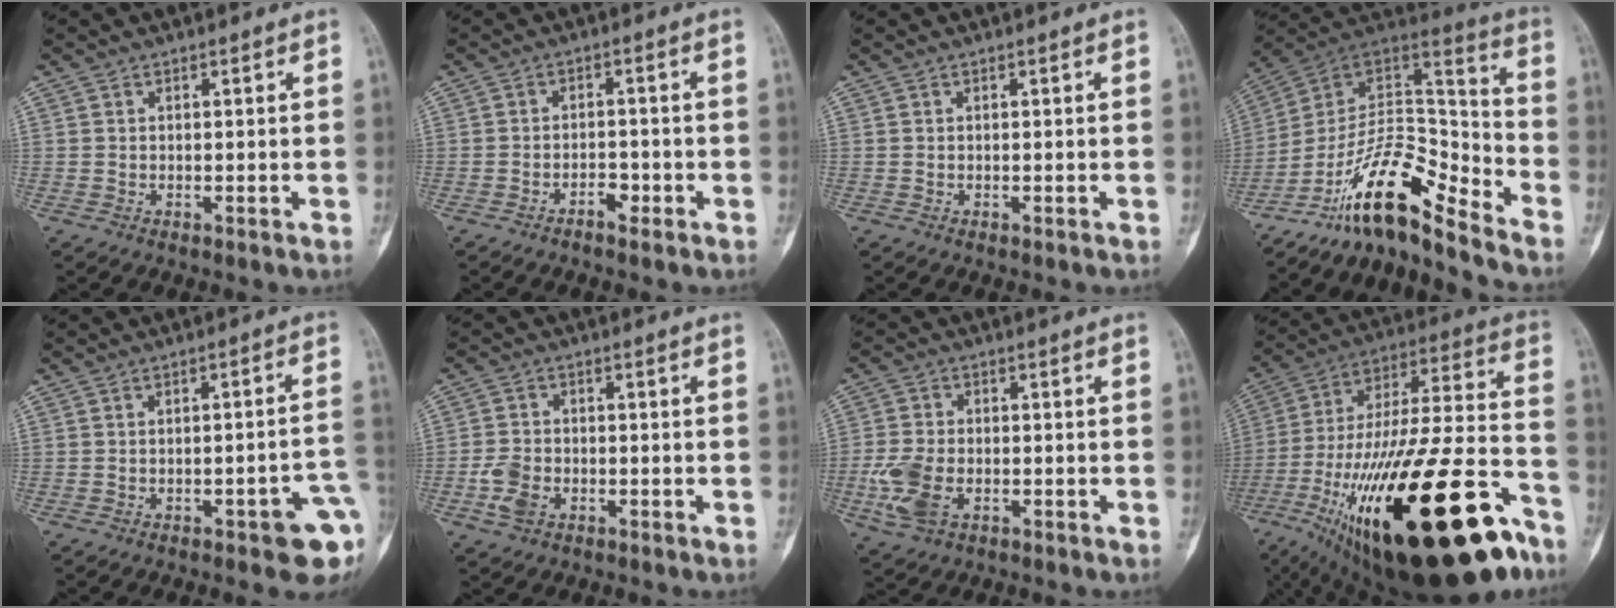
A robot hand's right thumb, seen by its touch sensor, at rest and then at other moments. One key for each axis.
{"total": 2.6, "fx": -1.7, "fy": 1.2, "fz": 1.5, "tx": -0.023, "ty": 0.016, "tz": -0.031}
{"total": 0.0}
{"total": 16.7, "fx": -12.8, "fy": 4.8, "fz": 9.6, "tx": -0.138, "ty": 0.123, "tz": -0.228}
{"total": 9.4, "fx": -3.5, "fy": 2.5, "fz": 8.4, "tx": -0.091, "ty": 0.021, "tz": -0.036}
{"total": 5.0, "fx": -1.9, "fy": 3.4, "fz": 3.2, "tx": -0.063, "ty": 0.006, "tz": -0.037}
{"total": 8.0, "fx": -2.4, "fy": 4.8, "fz": 5.9, "tx": -0.135, "ty": 0.003, "tz": -0.045}
{"total": 43.3, "fx": -21.5, "fy": 14.2, "fz": 34.8, "tx": -0.552, "ty": 0.038, "tz": -0.344}